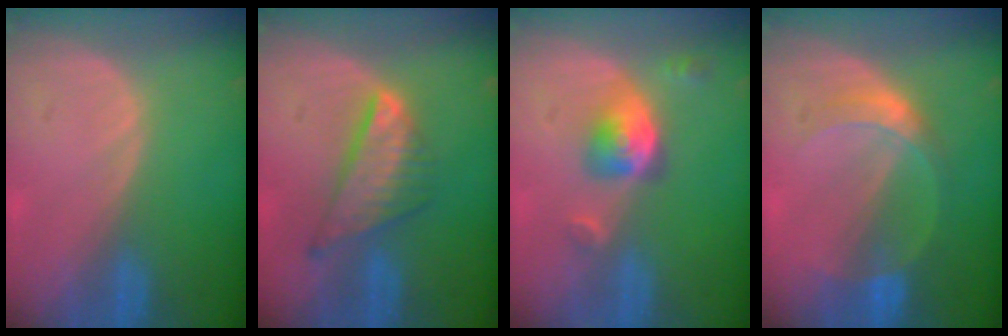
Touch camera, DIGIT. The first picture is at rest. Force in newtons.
{"total": 7.8, "press": 6.6, "slide": 4.1}
{"total": 5.2, "press": 4.7, "slide": 2.2}
{"total": 4.9, "press": 4.9, "slide": 0.6}